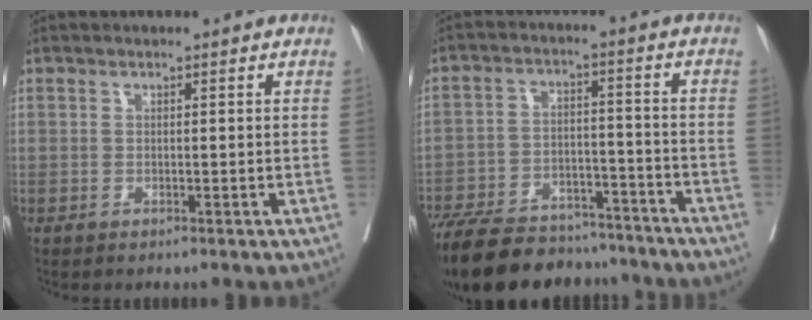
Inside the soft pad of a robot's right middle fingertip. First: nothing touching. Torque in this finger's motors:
{"motor_torque": [1.02, -1.11, 0.37, 0.18]}